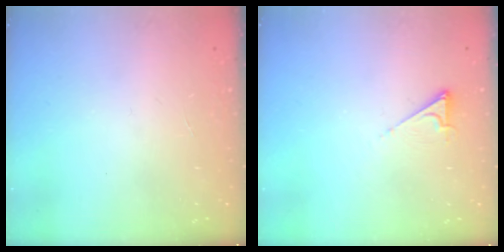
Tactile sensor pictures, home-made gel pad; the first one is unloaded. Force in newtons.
{"total": 4.4, "press": 4.4, "slide": 0.7}